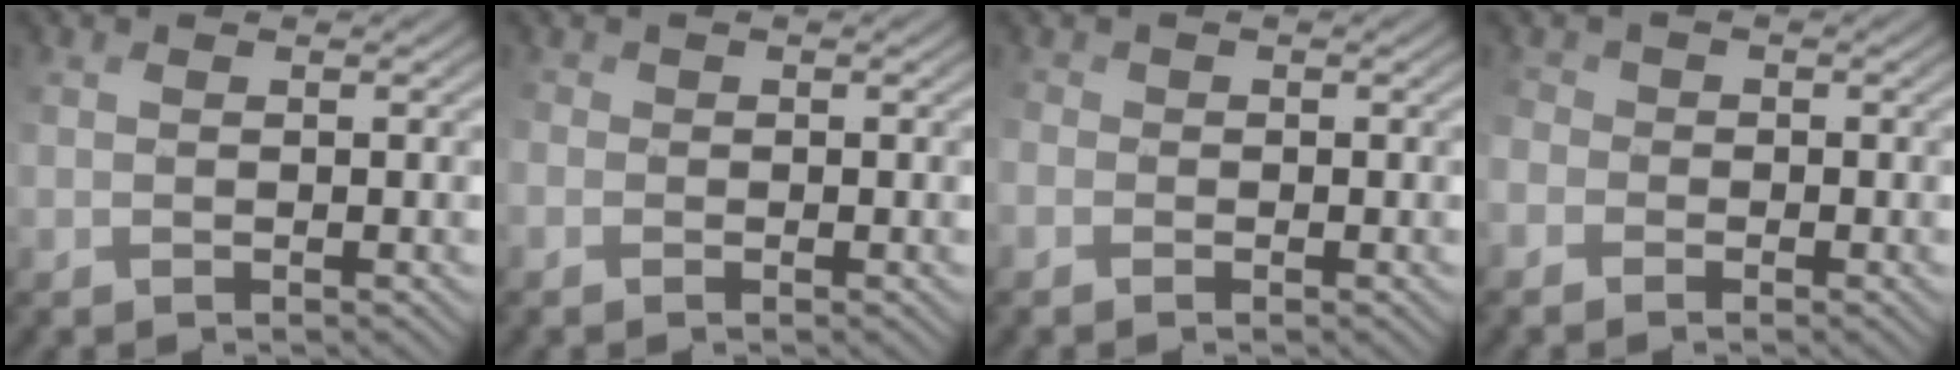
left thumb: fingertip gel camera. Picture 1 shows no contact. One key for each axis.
{"total": 1.5, "fx": -0.8, "fy": 1.3, "fz": 0.3, "tx": -0.012, "ty": -0.004, "tz": -0.018}
{"total": 1.8, "fx": -1.0, "fy": 1.4, "fz": 0.4, "tx": -0.014, "ty": -0.003, "tz": -0.019}
{"total": 3.3, "fx": -2.0, "fy": 2.5, "fz": 1.0, "tx": -0.028, "ty": -0.003, "tz": -0.037}